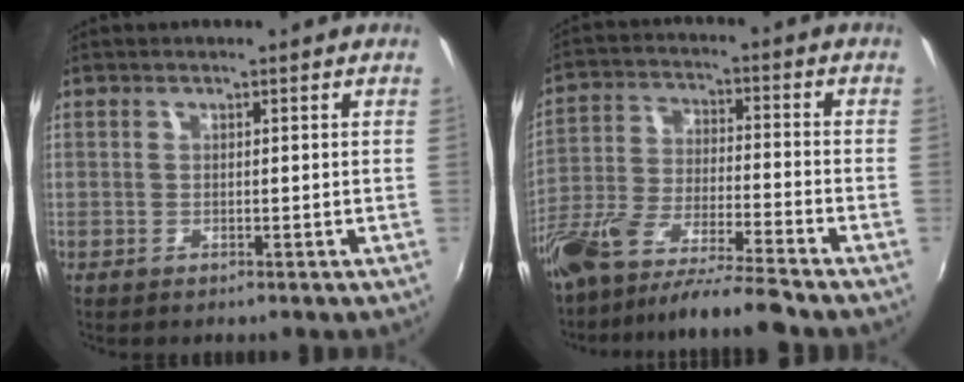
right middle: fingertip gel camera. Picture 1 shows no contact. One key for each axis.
{"total": 13.7, "fx": -11.7, "fy": 0.4, "fz": 7.2, "tx": -0.150, "ty": -0.021, "tz": -0.216}